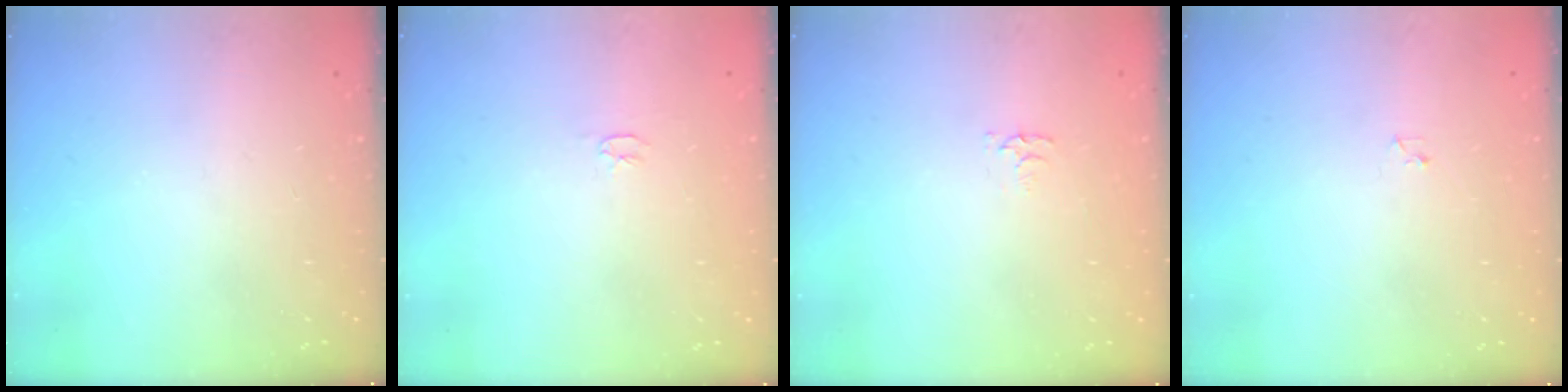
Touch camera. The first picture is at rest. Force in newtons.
{"total": 2.5, "press": 2.5, "slide": 0.3}
{"total": 2.5, "press": 2.5, "slide": 0.4}
{"total": 1.6, "press": 1.6, "slide": 0.2}